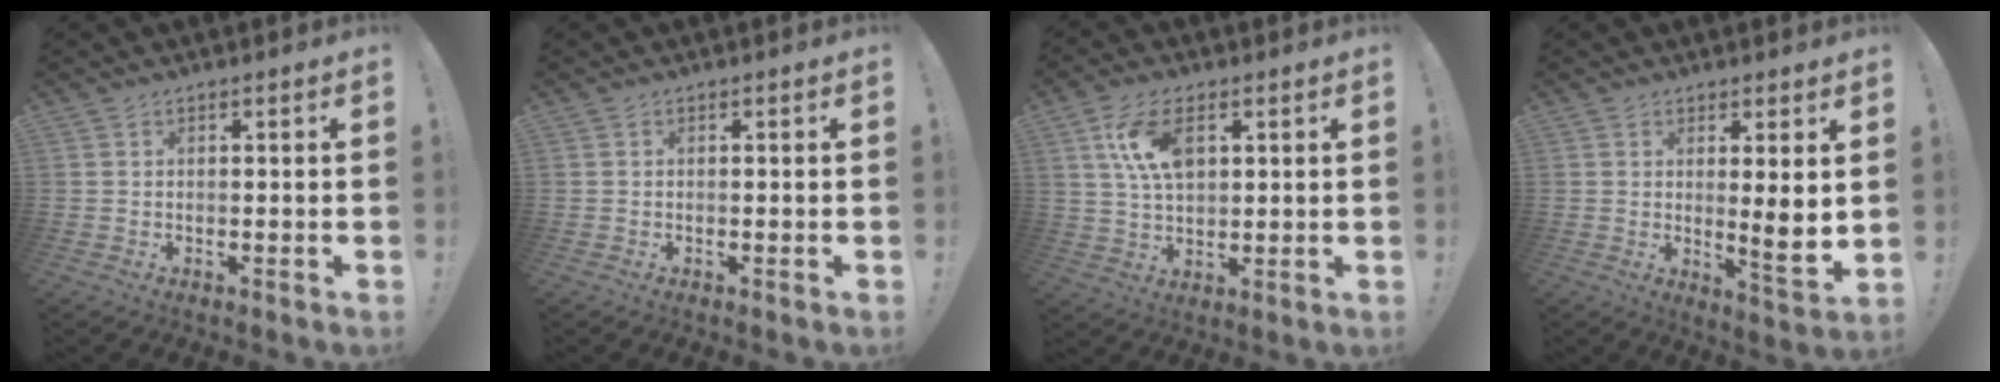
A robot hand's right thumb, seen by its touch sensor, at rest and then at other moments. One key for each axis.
{"total": 0.0}
{"total": 11.4, "fx": 3.9, "fy": 6.4, "fz": 8.5, "tx": -0.154, "ty": -0.002, "tz": 0.071}
{"total": 6.4, "fx": 1.8, "fy": 0.1, "fz": 6.1, "tx": -0.071, "ty": -0.033, "tz": 0.027}